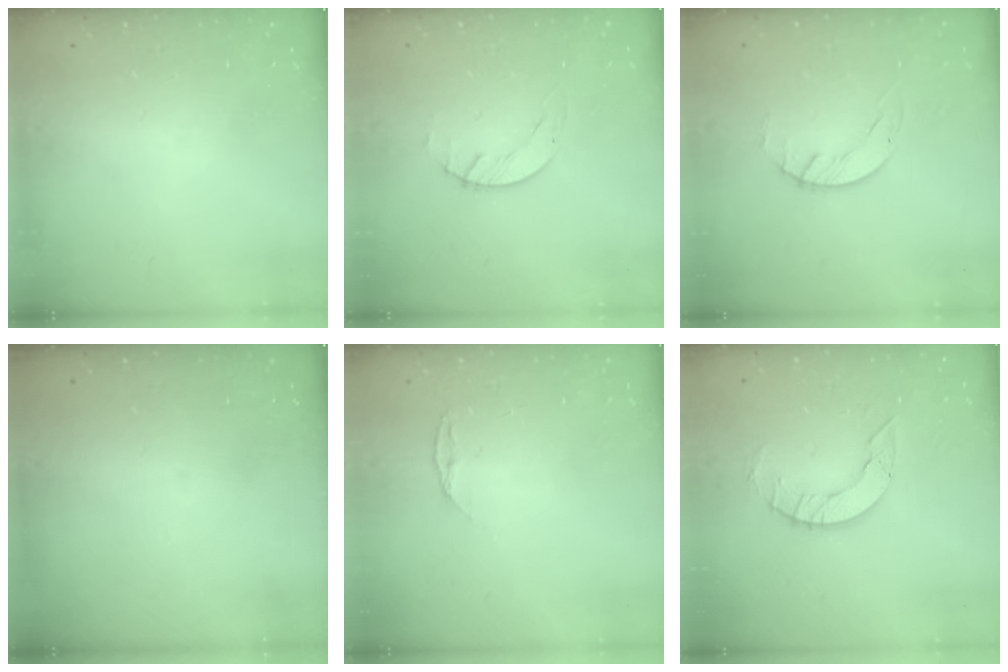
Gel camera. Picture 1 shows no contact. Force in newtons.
{"total": 0.8, "press": 0.8, "slide": 0.2}
{"total": 1.4, "press": 1.4, "slide": 0.2}
{"total": 0.0}
{"total": 4.1, "press": 4.1, "slide": 0.5}
{"total": 7.1, "press": 7.0, "slide": 0.7}